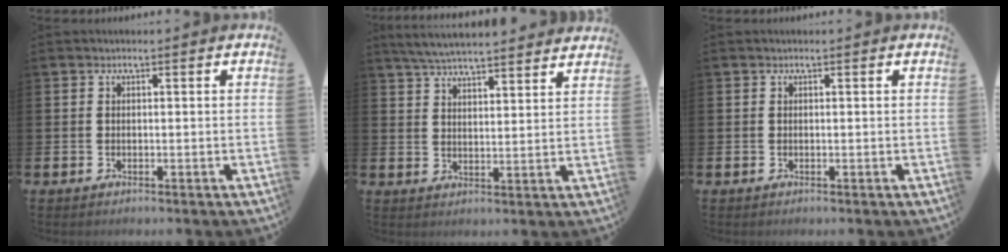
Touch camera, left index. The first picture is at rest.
{"total": 5.8, "force": [5.7, 0.3, 1.2], "torque": [-0.047, -0.026, 0.104]}
{"total": 0.0}